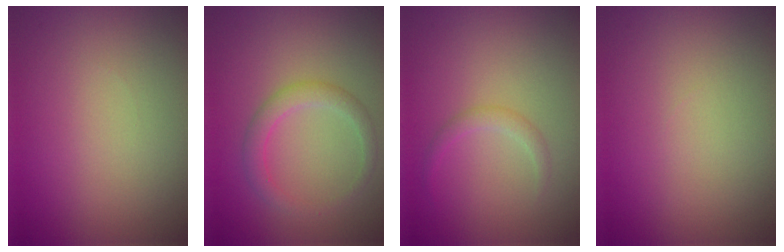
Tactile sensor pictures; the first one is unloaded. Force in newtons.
{"total": 2.2, "press": 2.2, "slide": 0.1}
{"total": 1.1, "press": 1.1, "slide": 0.1}
{"total": 0.0}